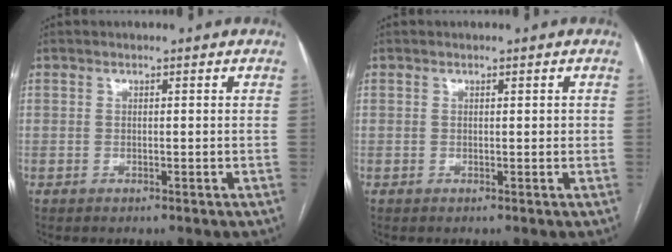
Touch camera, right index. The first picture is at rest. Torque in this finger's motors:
{"motor_torque": [0.06, -0.07, 0.02, 0.01]}